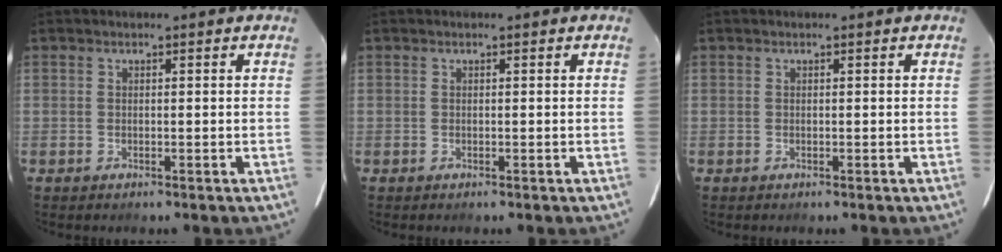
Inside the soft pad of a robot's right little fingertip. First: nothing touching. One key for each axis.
{"total": 0.0}
{"total": 0.0}